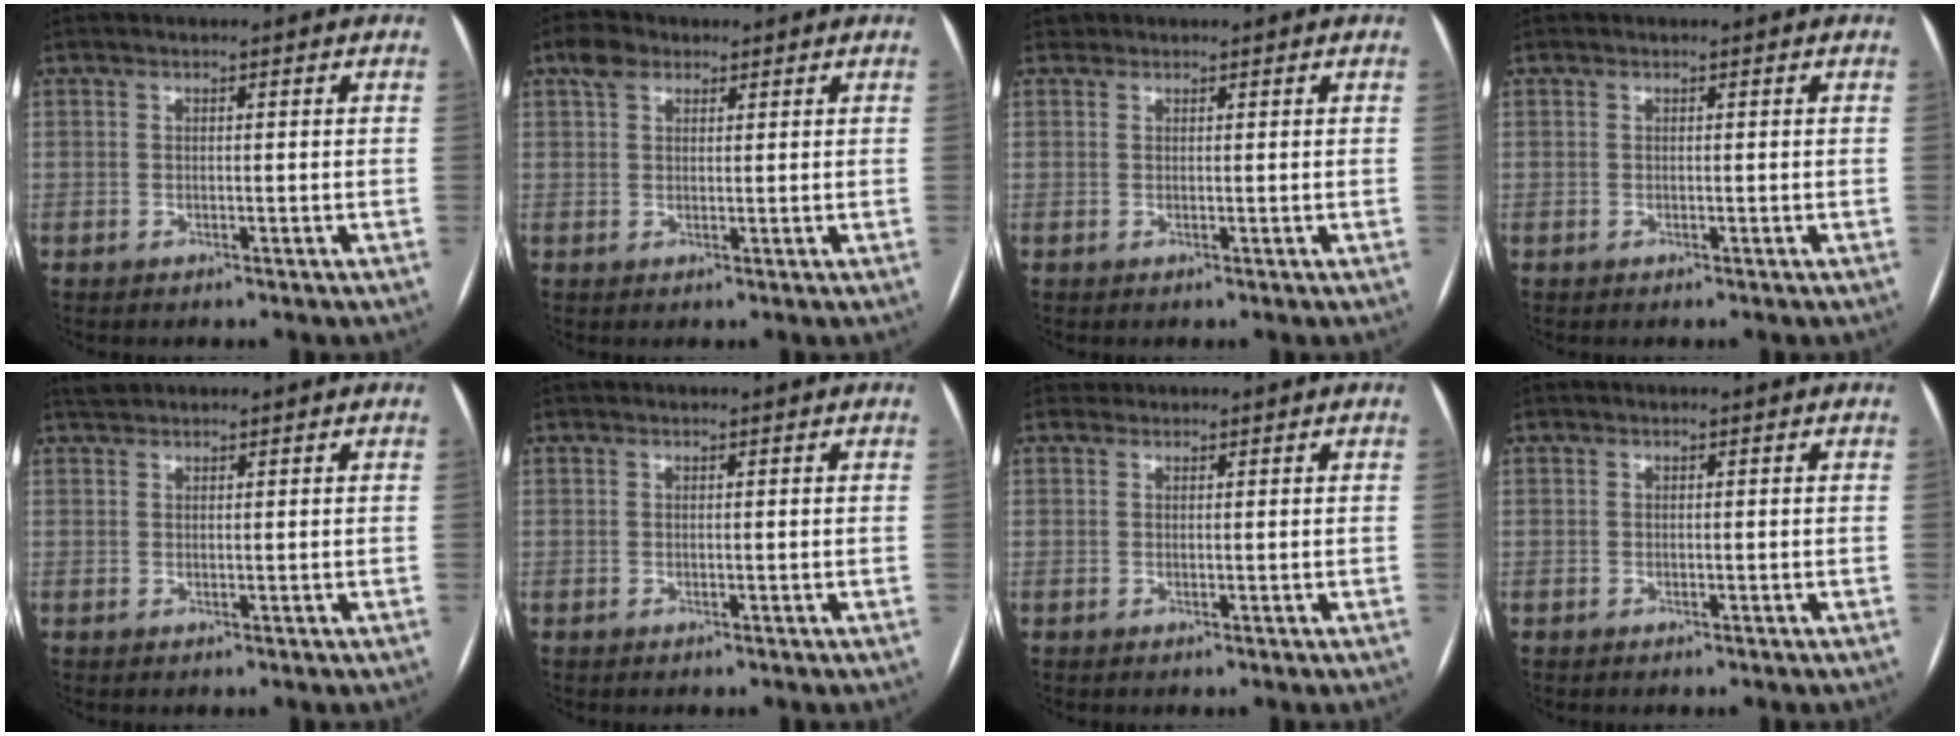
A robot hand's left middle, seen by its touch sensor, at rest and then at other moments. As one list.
[{"total": 3.3, "force": [2.0, 2.0, 1.6], "torque": [-0.036, 0.017, 0.039]}, {"total": 0.5, "force": [0.4, 0.3, -0.1], "torque": [0.001, 0.002, 0.007]}, {"total": 0.0}, {"total": 1.4, "force": [1.4, 0.3, 0.1], "torque": [-0.008, 0.014, 0.029]}, {"total": 0.0}, {"total": 0.7, "force": [0.6, 0.4, -0.2], "torque": [0.003, 0.005, 0.009]}, {"total": 0.0}]